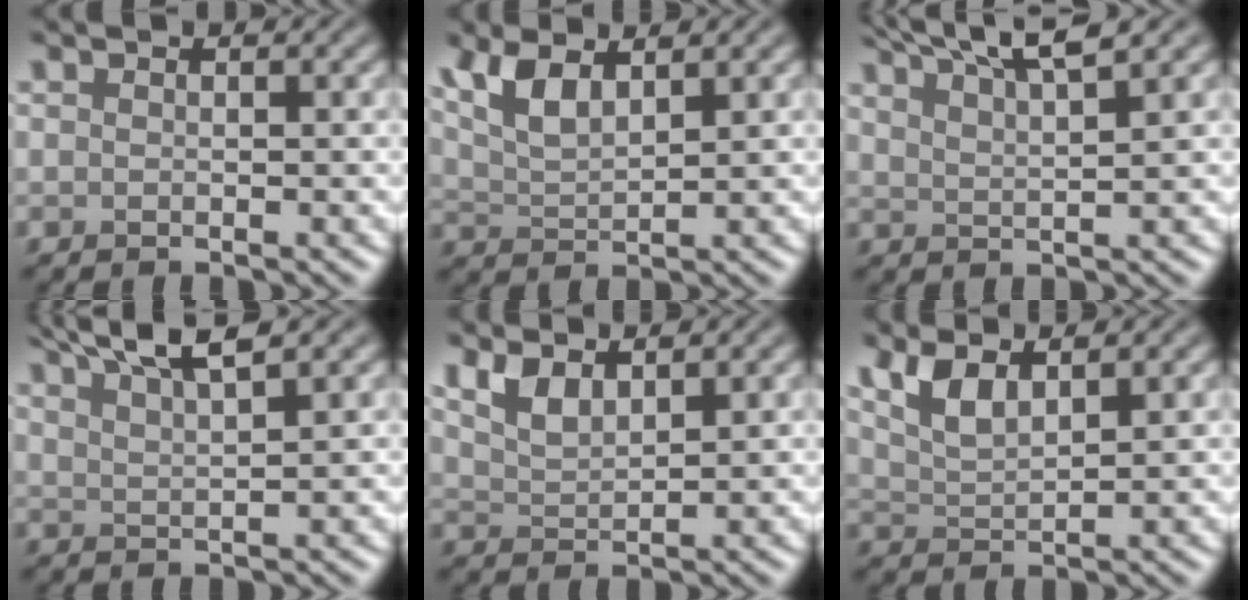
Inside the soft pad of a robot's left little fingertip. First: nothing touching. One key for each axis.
{"total": 4.1, "fx": 2.4, "fy": 1.5, "fz": 2.9, "tx": -0.071, "ty": 0.003, "tz": 0.053}
{"total": 6.5, "fx": 5.0, "fy": 1.2, "fz": 3.9, "tx": -0.047, "ty": 0.020, "tz": 0.059}
{"total": 5.8, "fx": 4.4, "fy": 1.1, "fz": 3.6, "tx": -0.048, "ty": 0.021, "tz": 0.058}
{"total": 2.8, "fx": 2.0, "fy": 1.1, "fz": 1.7, "tx": -0.039, "ty": -0.001, "tz": 0.042}
{"total": 3.5, "fx": 2.3, "fy": 1.2, "fz": 2.4, "tx": -0.058, "ty": 0.000, "tz": 0.048}